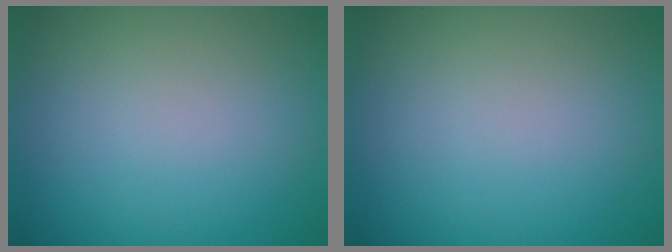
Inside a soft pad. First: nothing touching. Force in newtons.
{"total": 0.0}